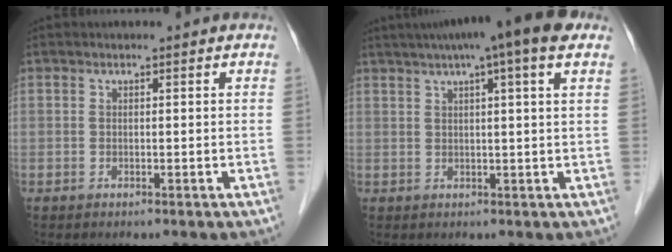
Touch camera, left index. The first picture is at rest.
{"total": 10.7, "force": [6.8, 0.3, 8.3], "torque": [-0.128, 0.035, 0.087]}